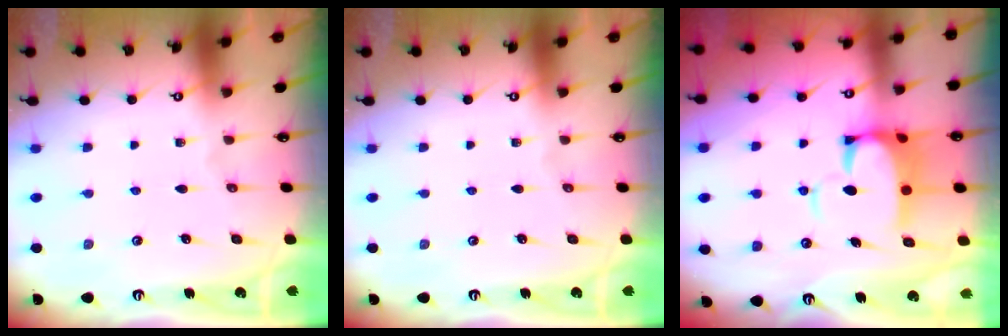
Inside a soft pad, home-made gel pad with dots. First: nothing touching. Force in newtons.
{"total": 0.0}
{"total": 6.0, "press": 5.9, "slide": 1.1}